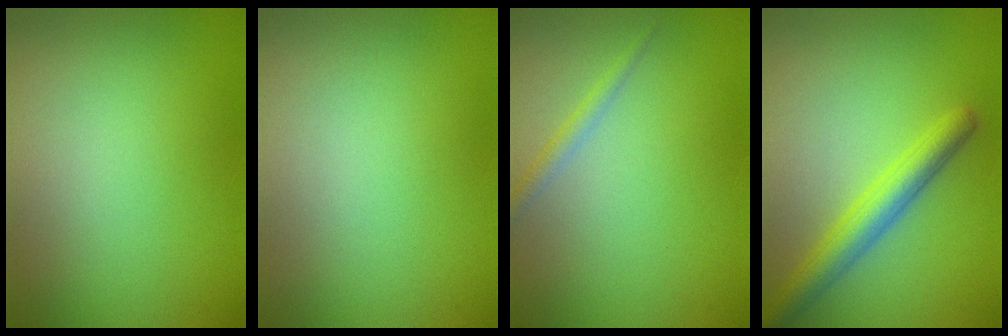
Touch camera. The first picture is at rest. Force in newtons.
{"total": 0.0}
{"total": 1.2, "press": 1.2, "slide": 0.1}
{"total": 3.8, "press": 3.8, "slide": 0.1}